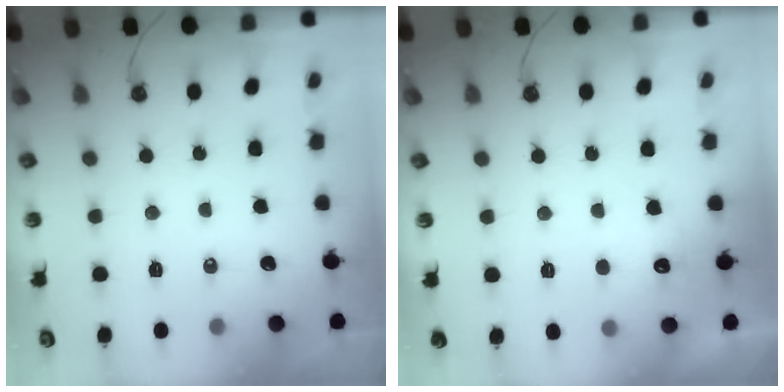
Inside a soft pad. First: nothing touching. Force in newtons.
{"total": 4.0, "press": 3.9, "slide": 1.2}